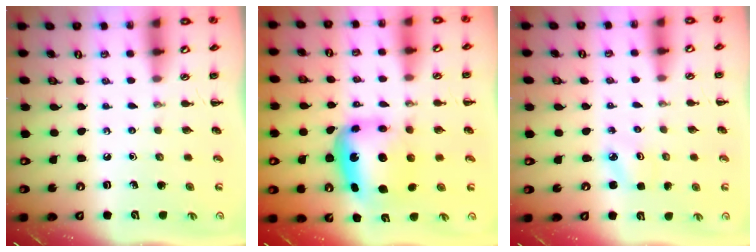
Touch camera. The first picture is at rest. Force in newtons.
{"total": 7.0, "press": 6.7, "slide": 2.2}
{"total": 2.5, "press": 2.4, "slide": 0.5}